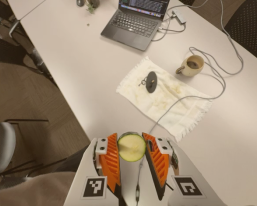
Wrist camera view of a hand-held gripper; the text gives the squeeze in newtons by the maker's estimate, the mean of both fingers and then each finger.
{"total": 8.9, "left": 8.5, "right": 9.3}